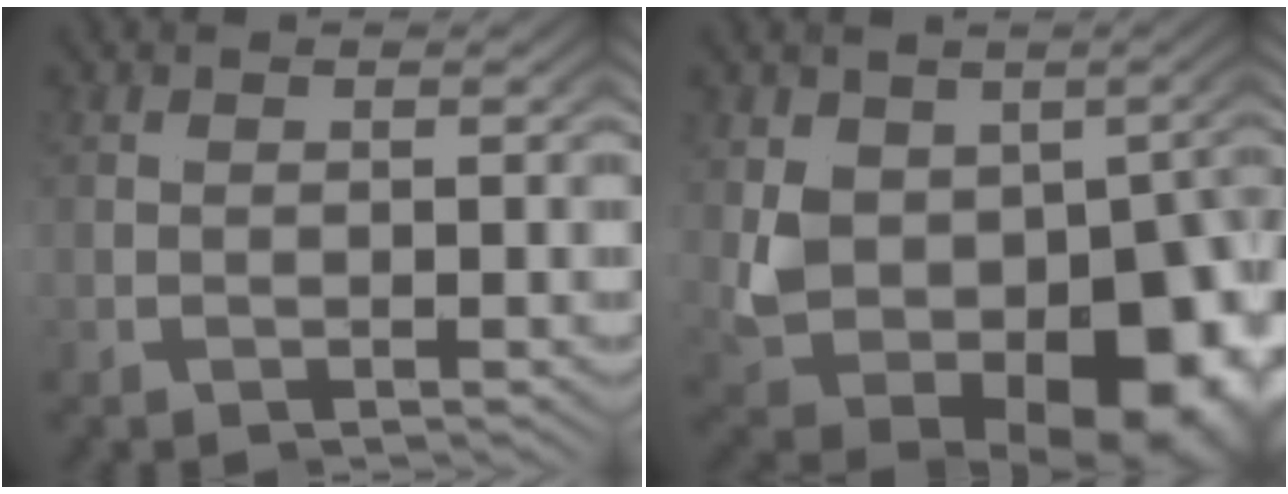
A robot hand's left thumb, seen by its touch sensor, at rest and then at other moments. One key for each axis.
{"total": 15.0, "fx": -0.9, "fy": 10.3, "fz": 10.8, "tx": -0.195, "ty": -0.026, "tz": -0.011}